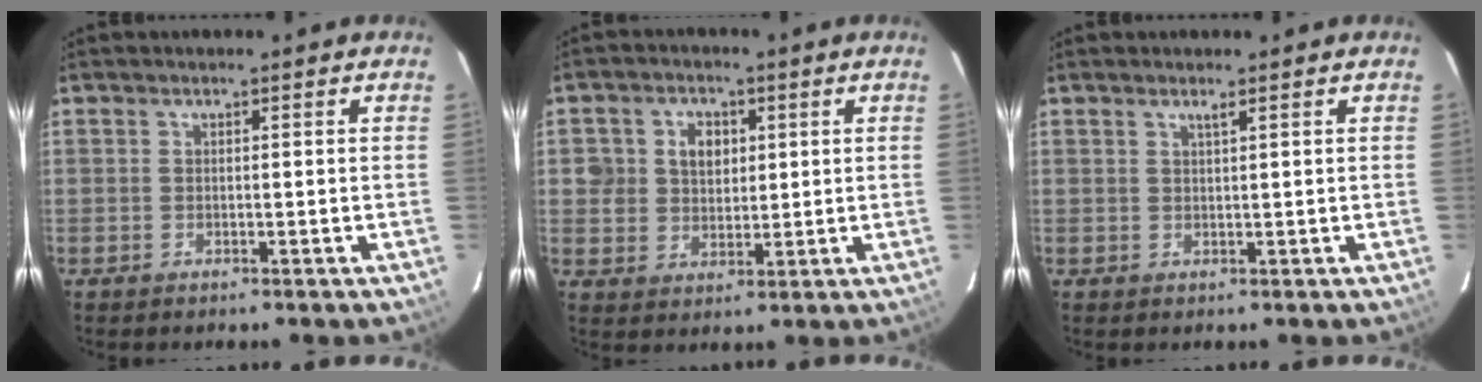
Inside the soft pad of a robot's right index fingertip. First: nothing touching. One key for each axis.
{"total": 6.3, "fx": 1.3, "fy": 5.6, "fz": 2.6, "tx": -0.049, "ty": 0.017, "tz": 0.024}
{"total": 0.9, "fx": 0.6, "fy": -0.1, "fz": 0.6, "tx": -0.008, "ty": 0.000, "tz": 0.010}